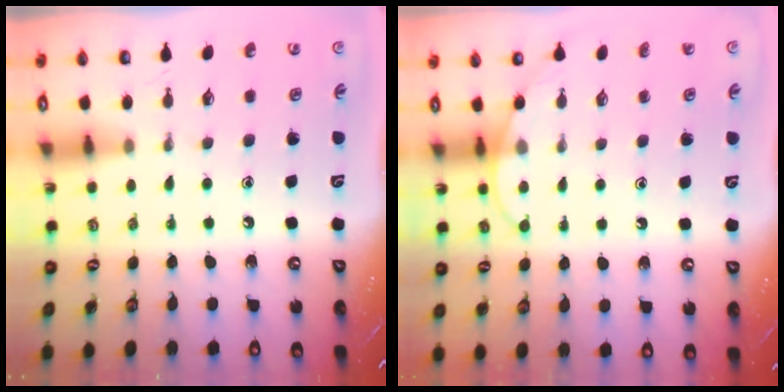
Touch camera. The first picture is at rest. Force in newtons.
{"total": 7.2, "press": 7.1, "slide": 0.7}